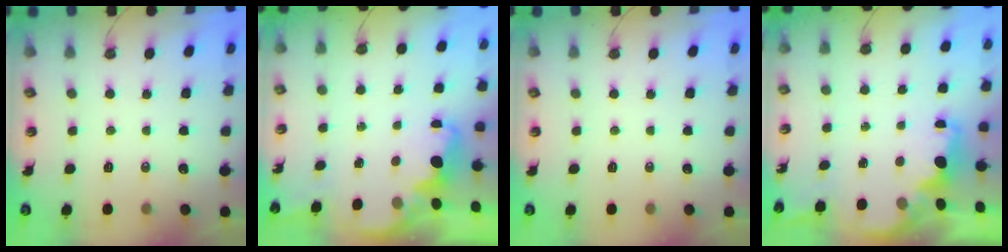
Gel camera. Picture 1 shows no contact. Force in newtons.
{"total": 1.9, "press": 1.7, "slide": 0.8}
{"total": 0.0}
{"total": 1.8, "press": 1.7, "slide": 0.6}